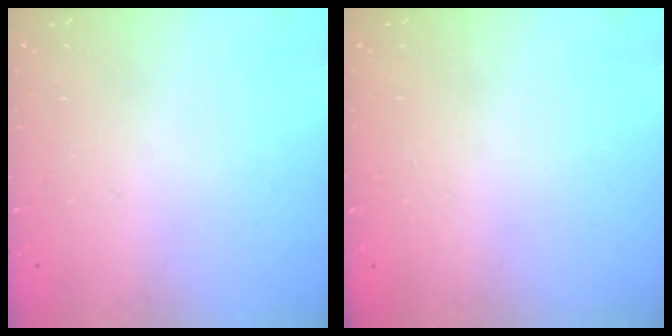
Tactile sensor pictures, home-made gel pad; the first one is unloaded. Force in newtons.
{"total": 0.0}